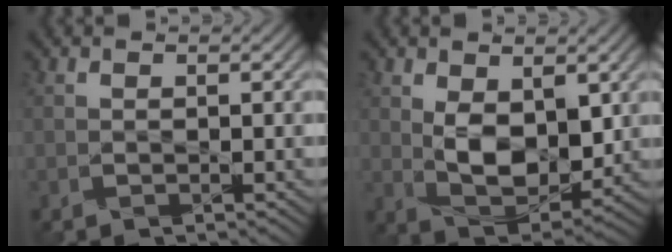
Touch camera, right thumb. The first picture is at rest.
{"total": 7.9, "force": [1.0, 4.7, 6.2], "torque": [-0.129, -0.013, 0.025]}